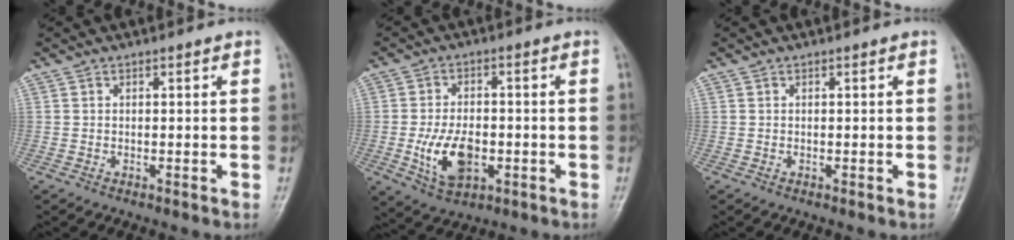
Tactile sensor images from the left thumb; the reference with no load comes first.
{"total": 9.6, "force": [-2.5, 5.8, 7.3], "torque": [-0.121, 0.003, -0.035]}
{"total": 0.0}